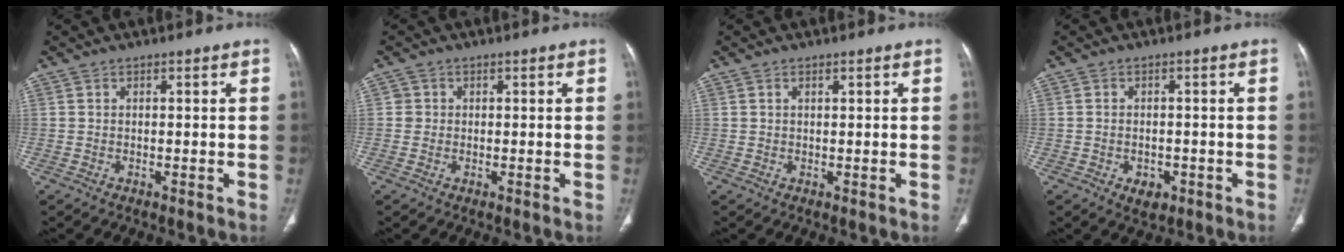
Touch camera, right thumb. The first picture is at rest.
{"total": 1.3, "force": [0.1, 1.3, 0.0], "torque": [0.009, 0.004, -0.001]}
{"total": 0.7, "force": [0.4, 0.3, 0.5], "torque": [-0.009, 0.001, 0.006]}
{"total": 3.3, "force": [-1.4, 2.3, 1.9], "torque": [-0.016, 0.004, -0.013]}